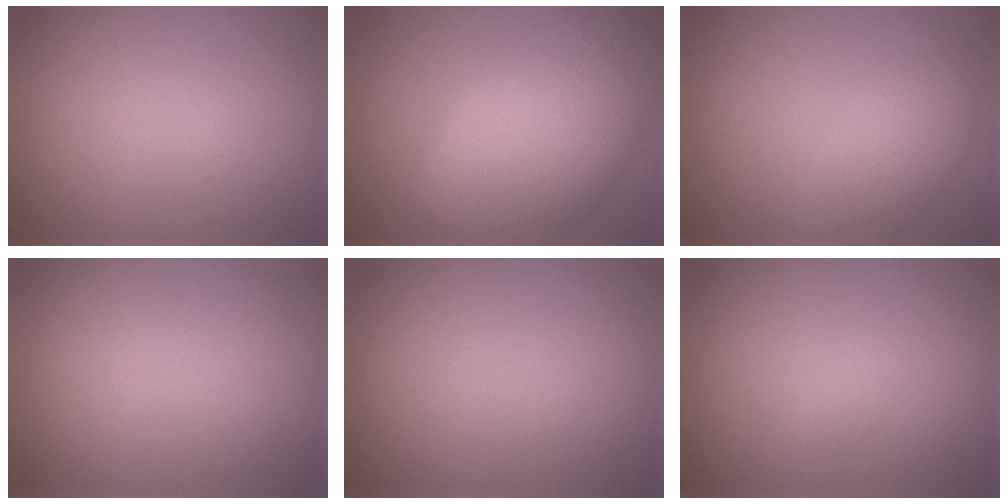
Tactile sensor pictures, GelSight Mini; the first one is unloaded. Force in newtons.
{"total": 11.8, "press": 11.8, "slide": 0.6}
{"total": 3.2, "press": 3.1, "slide": 0.2}
{"total": 0.0}
{"total": 0.0}
{"total": 0.5, "press": 0.5, "slide": 0.0}